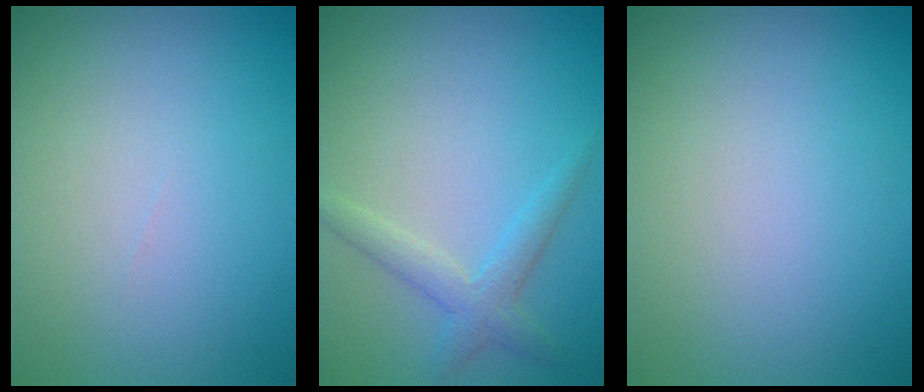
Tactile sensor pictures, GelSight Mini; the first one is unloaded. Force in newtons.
{"total": 2.4, "press": 2.4, "slide": 0.2}
{"total": 0.0}